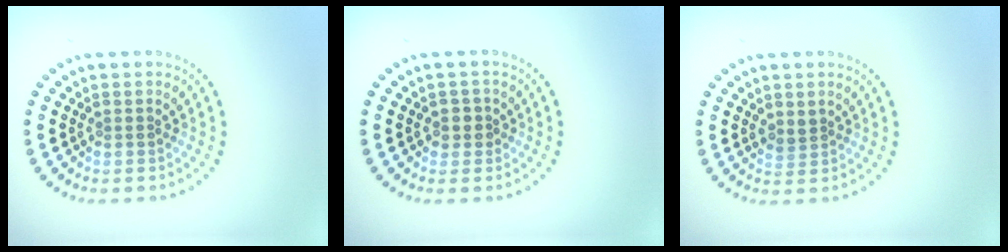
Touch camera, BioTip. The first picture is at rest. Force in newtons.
{"total": 1.3, "press": 1.1, "slide": 0.6}
{"total": 1.0, "press": 0.8, "slide": 0.6}